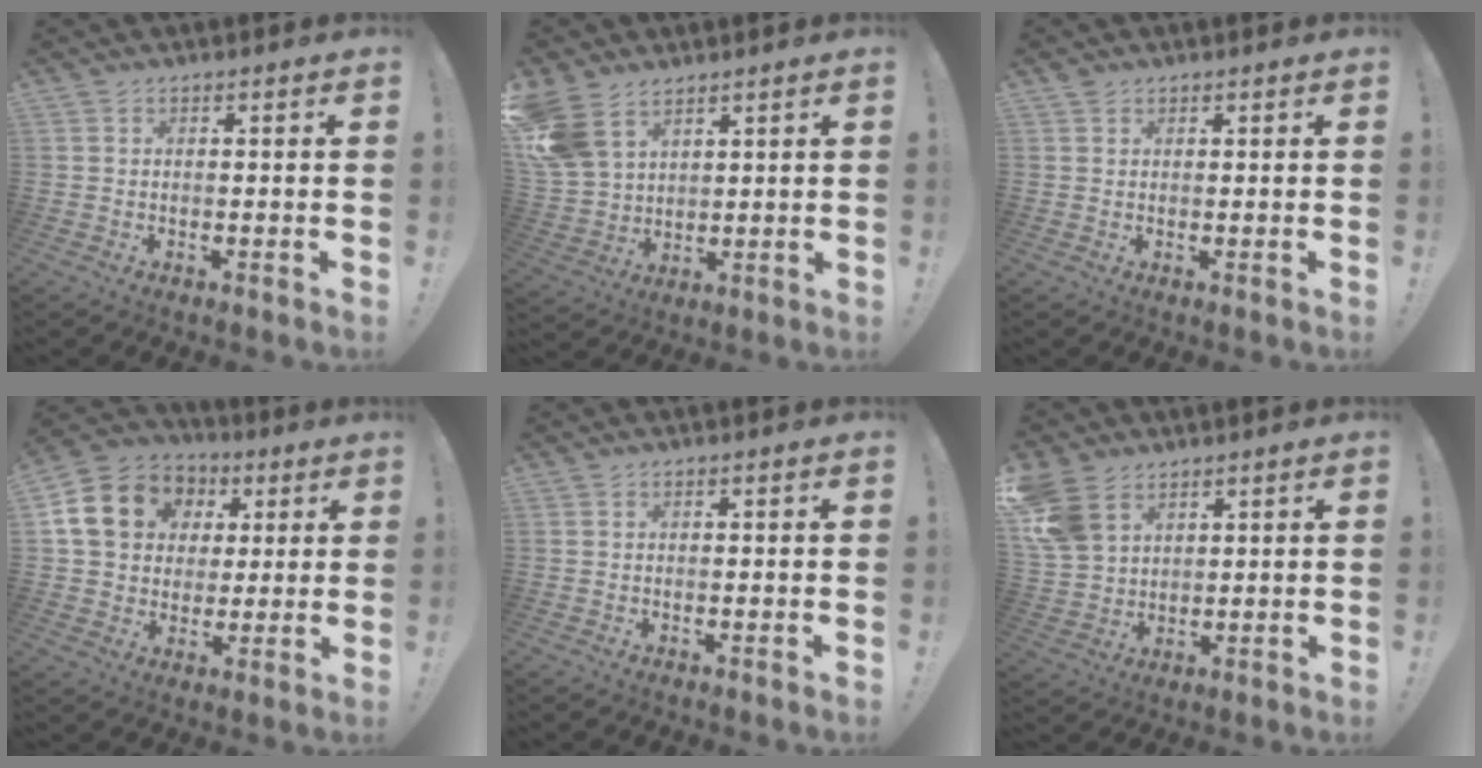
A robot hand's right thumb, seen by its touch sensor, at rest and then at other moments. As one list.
[{"total": 11.3, "force": [7.1, 7.1, 5.3], "torque": [-0.112, -0.038, 0.145]}, {"total": 1.0, "force": [0.8, 0.6, 0.1], "torque": [-0.001, -0.001, 0.017]}, {"total": 16.6, "force": [4.9, 13.7, 7.9], "torque": [-0.113, -0.004, 0.108]}, {"total": 0.0}, {"total": 10.5, "force": [6.0, 7.0, 5.0], "torque": [-0.110, -0.023, 0.124]}]